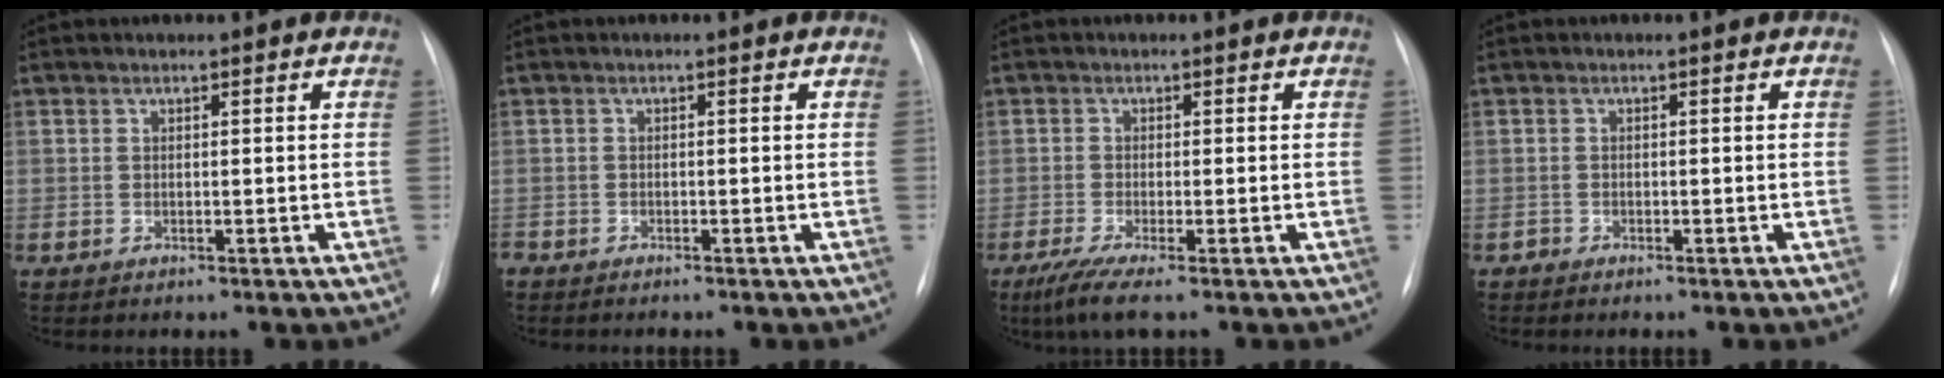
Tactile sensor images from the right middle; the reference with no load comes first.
{"total": 1.9, "force": [-1.7, 0.5, 0.5], "torque": [-0.009, -0.004, -0.026]}
{"total": 4.4, "force": [-2.7, 0.1, 3.4], "torque": [-0.069, -0.016, -0.054]}
{"total": 0.5, "force": [-0.5, 0.2, -0.1], "torque": [-0.003, -0.001, -0.011]}